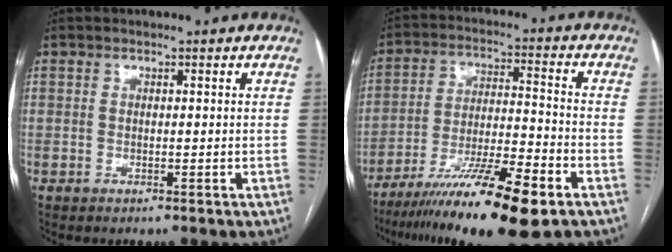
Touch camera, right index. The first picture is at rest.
{"total": 17.4, "force": [-10.6, 1.2, 13.7], "torque": [-0.227, -0.039, -0.180]}